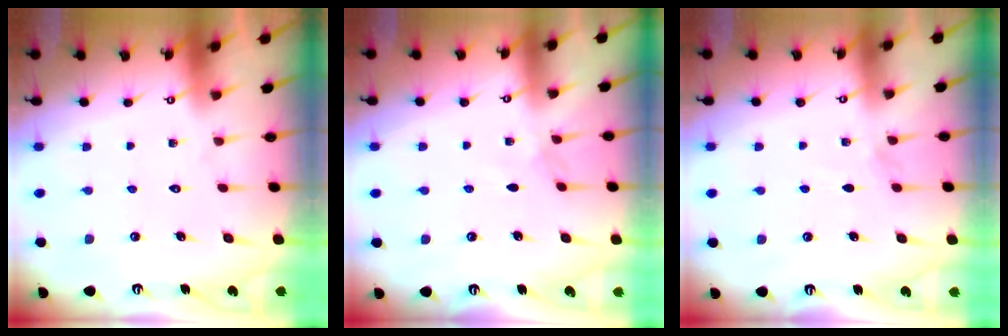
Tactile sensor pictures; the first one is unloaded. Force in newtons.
{"total": 2.4, "press": 2.3, "slide": 0.4}
{"total": 5.8, "press": 5.1, "slide": 2.6}